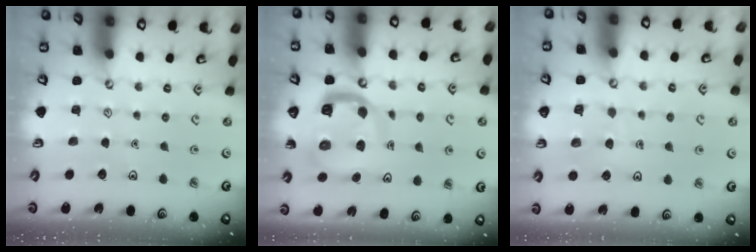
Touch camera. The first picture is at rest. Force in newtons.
{"total": 9.6, "press": 9.6, "slide": 1.2}
{"total": 5.7, "press": 5.6, "slide": 0.4}